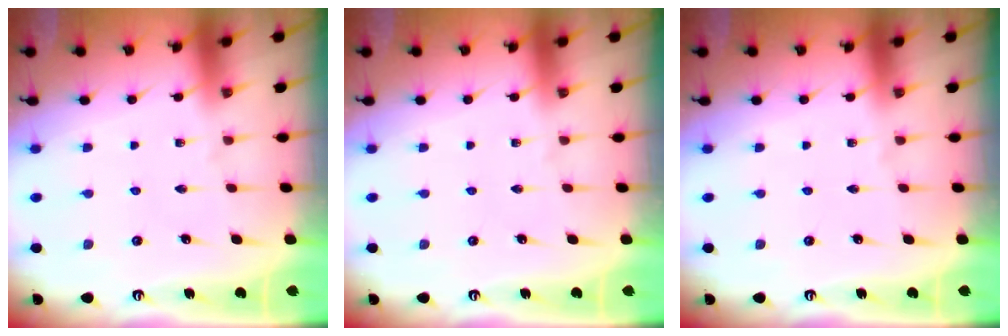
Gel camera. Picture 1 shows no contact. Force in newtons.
{"total": 0.0}
{"total": 0.0}